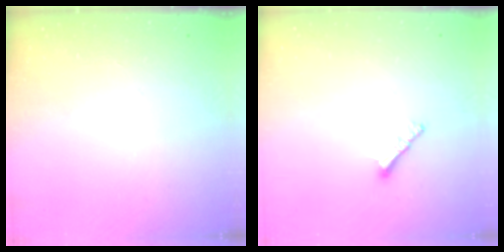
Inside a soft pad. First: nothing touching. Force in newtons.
{"total": 2.2, "press": 2.1, "slide": 0.6}